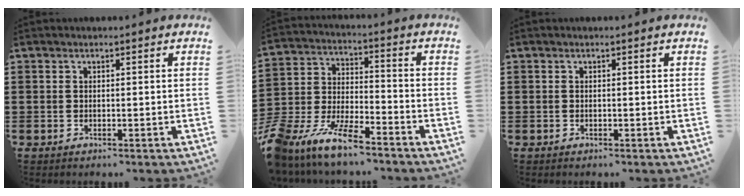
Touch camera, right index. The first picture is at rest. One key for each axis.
{"total": 9.1, "fx": -8.2, "fy": 1.5, "fz": 3.9, "tx": -0.108, "ty": -0.001, "tz": -0.170}
{"total": 0.0}